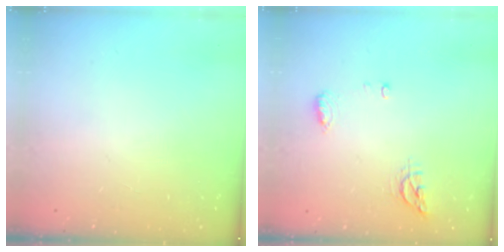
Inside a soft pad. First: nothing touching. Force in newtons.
{"total": 8.4, "press": 6.9, "slide": 4.9}